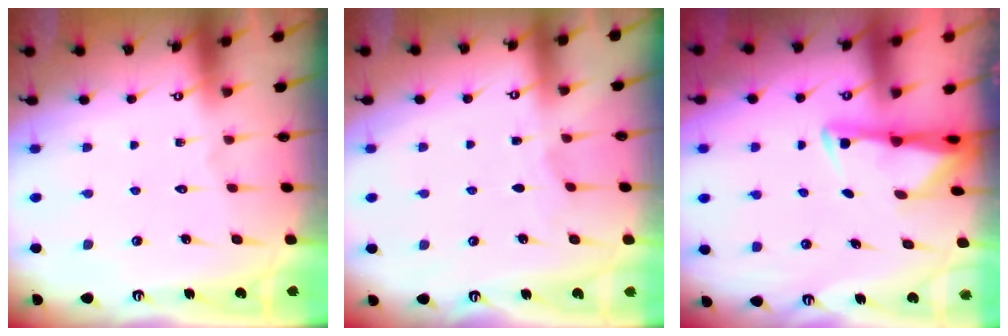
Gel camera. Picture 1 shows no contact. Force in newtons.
{"total": 2.8, "press": 2.8, "slide": 0.4}
{"total": 3.0, "press": 2.9, "slide": 0.5}